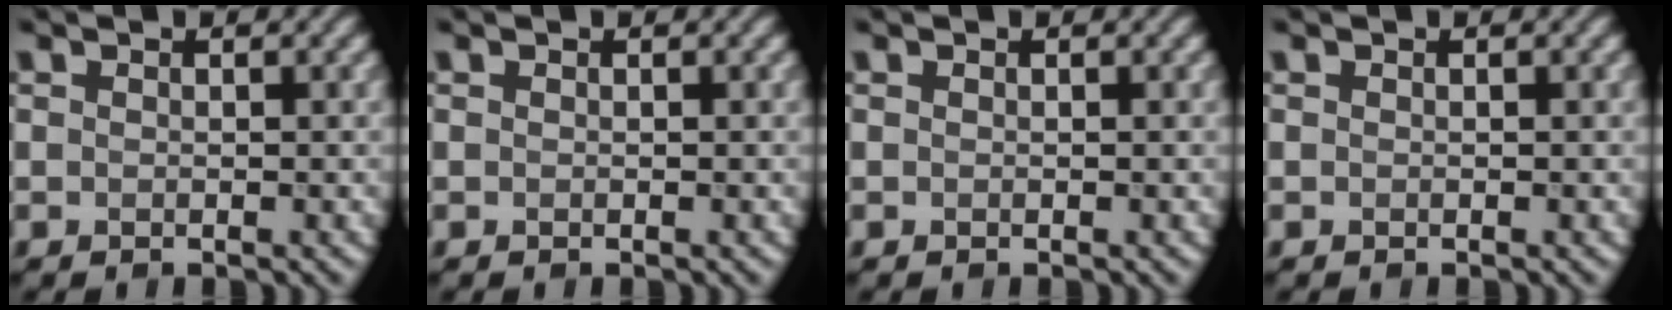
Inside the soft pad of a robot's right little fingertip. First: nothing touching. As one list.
[{"total": 0.0}, {"total": 0.0}, {"total": 0.0}]